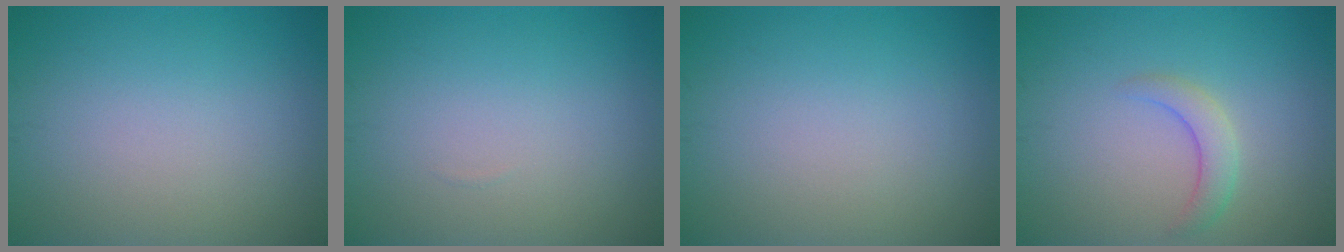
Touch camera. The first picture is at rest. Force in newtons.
{"total": 0.0}
{"total": 0.0}
{"total": 2.1, "press": 2.1, "slide": 0.3}